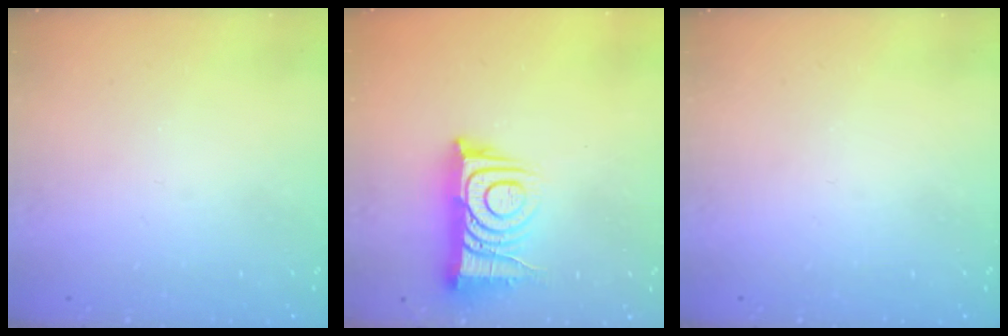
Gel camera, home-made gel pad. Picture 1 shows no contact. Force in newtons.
{"total": 11.8, "press": 11.8, "slide": 1.1}
{"total": 0.0}